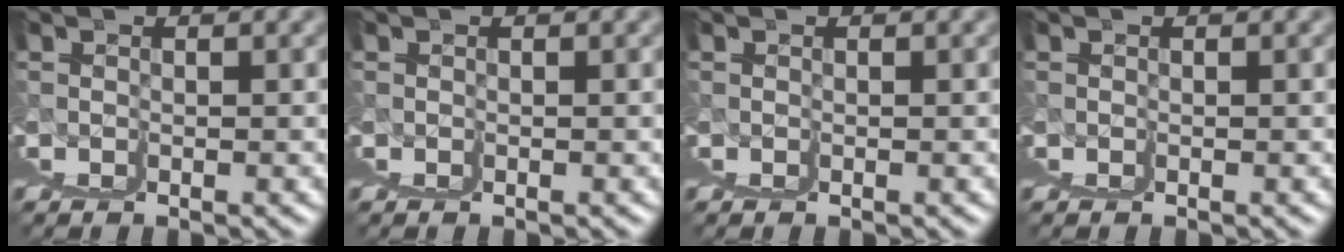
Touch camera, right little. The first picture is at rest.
{"total": 0.0}
{"total": 0.0}
{"total": 0.0}